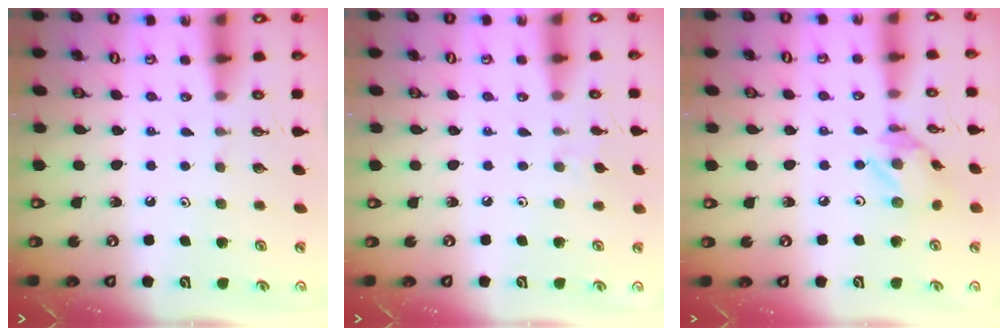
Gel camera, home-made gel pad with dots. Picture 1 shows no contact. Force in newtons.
{"total": 3.3, "press": 3.2, "slide": 0.7}
{"total": 6.7, "press": 6.6, "slide": 0.5}